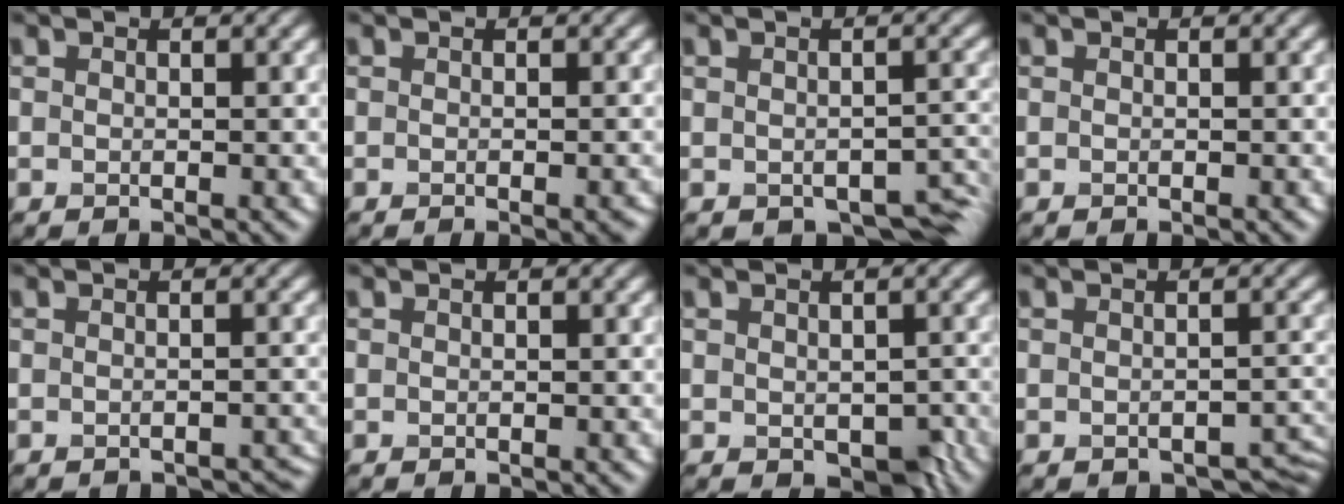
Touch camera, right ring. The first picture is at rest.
{"total": 1.8, "force": [-0.9, 0.5, 1.5], "torque": [-0.007, 0.000, -0.008]}
{"total": 4.0, "force": [-2.1, 2.2, 2.6], "torque": [-0.024, -0.018, -0.021]}
{"total": 0.0}
{"total": 2.0, "force": [-1.9, 0.3, 0.2], "torque": [0.005, -0.002, -0.017]}
{"total": 0.0}
{"total": 3.0, "force": [-0.8, 1.9, 2.2], "torque": [-0.032, -0.013, -0.003]}
{"total": 2.0, "force": [-1.4, 1.0, 1.1], "torque": [-0.011, -0.009, -0.012]}